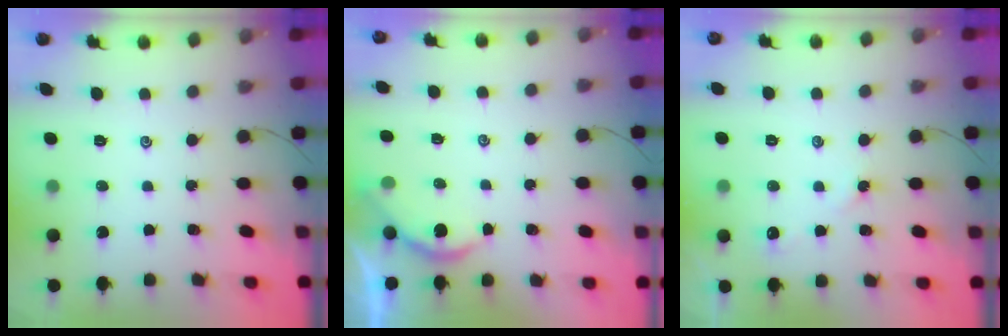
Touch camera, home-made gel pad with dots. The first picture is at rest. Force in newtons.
{"total": 2.2, "press": 2.2, "slide": 0.2}
{"total": 3.0, "press": 2.9, "slide": 0.4}